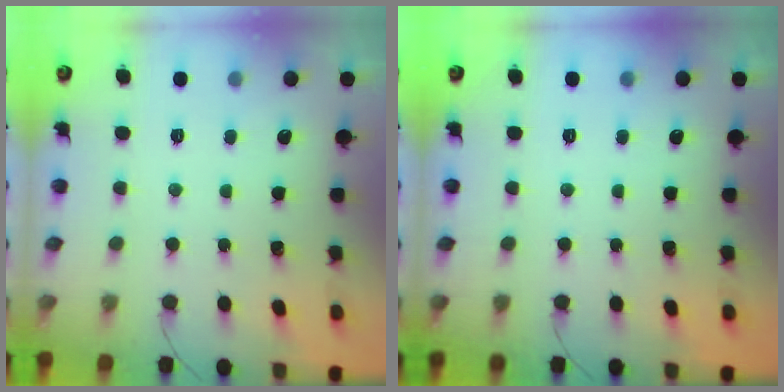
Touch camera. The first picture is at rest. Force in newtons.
{"total": 0.0}